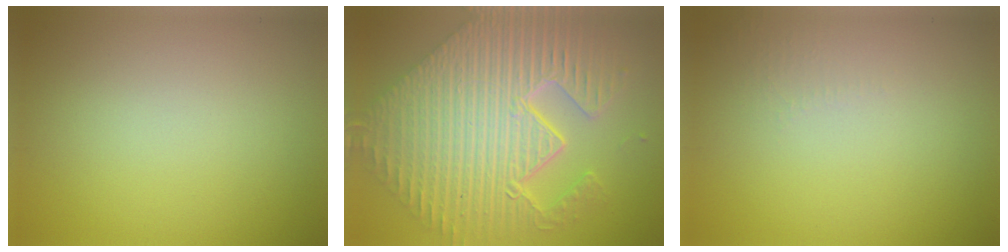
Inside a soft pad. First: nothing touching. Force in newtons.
{"total": 11.6, "press": 7.8, "slide": 8.6}
{"total": 1.0, "press": 0.9, "slide": 0.3}